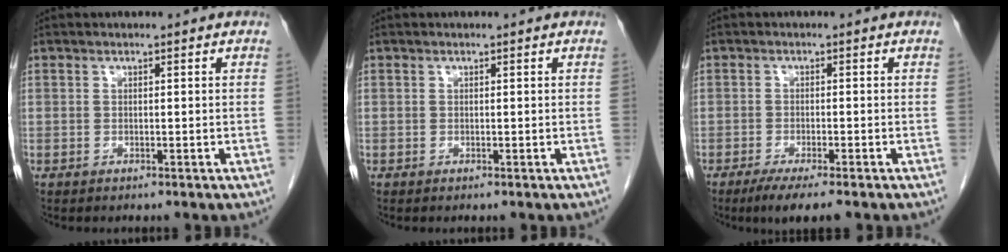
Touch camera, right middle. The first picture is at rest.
{"total": 0.0}
{"total": 5.2, "force": [-3.7, 0.4, 3.6], "torque": [-0.057, -0.012, -0.057]}